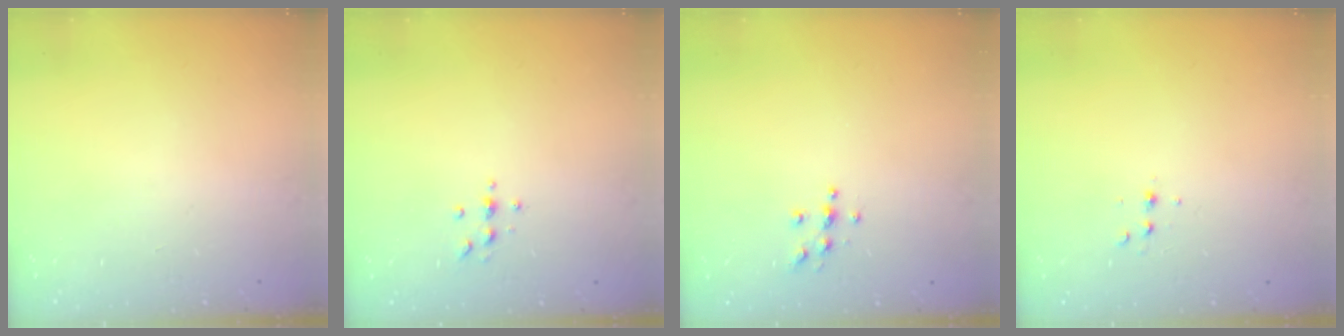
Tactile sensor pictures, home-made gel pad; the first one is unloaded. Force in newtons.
{"total": 4.1, "press": 4.1, "slide": 0.5}
{"total": 5.5, "press": 5.5, "slide": 0.4}
{"total": 3.7, "press": 3.5, "slide": 1.1}